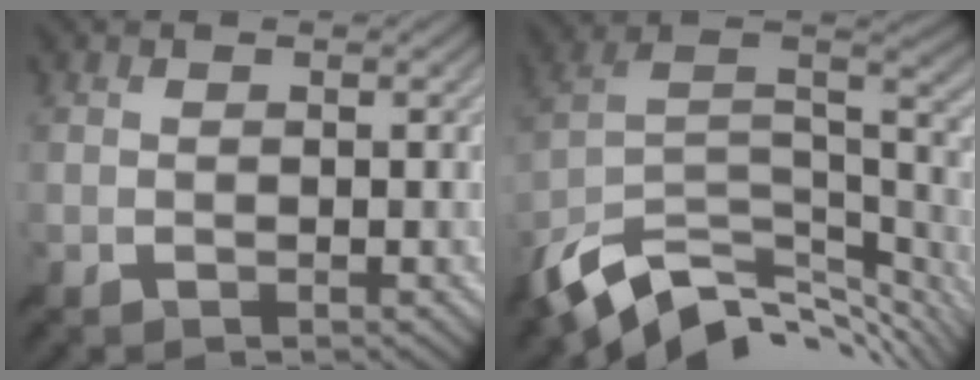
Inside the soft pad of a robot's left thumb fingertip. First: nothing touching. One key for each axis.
{"total": 13.6, "fx": -8.3, "fy": 6.4, "fz": 8.6, "tx": -0.209, "ty": -0.015, "tz": -0.138}